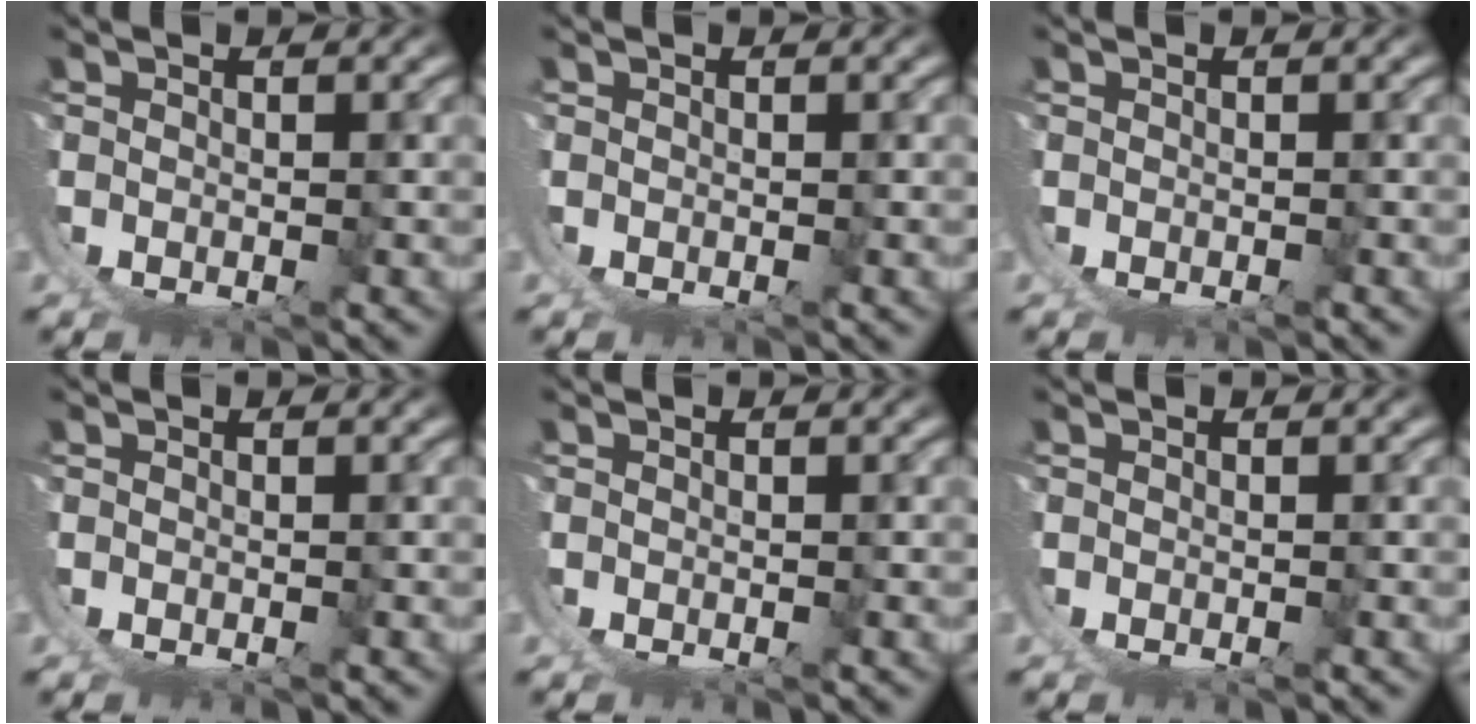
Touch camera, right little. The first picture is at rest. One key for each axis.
{"total": 0.5, "fx": 0.3, "fy": -0.4, "fz": -0.1, "tx": 0.009, "ty": 0.005, "tz": 0.003}
{"total": 0.0}
{"total": 0.0}
{"total": 0.0}
{"total": 0.0}